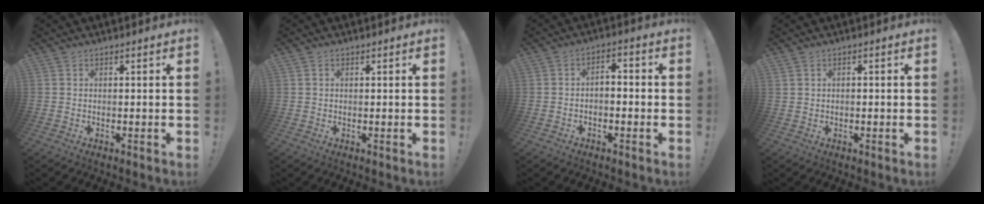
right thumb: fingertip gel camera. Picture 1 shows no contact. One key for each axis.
{"total": 0.7, "fx": 0.3, "fy": 0.7, "fz": 0.2, "tx": 0.002, "ty": 0.000, "tz": 0.003}
{"total": 3.4, "fx": -1.8, "fy": 1.6, "fz": 2.4, "tx": -0.042, "ty": 0.009, "tz": -0.033}
{"total": 0.7, "fx": 0.2, "fy": 0.5, "fz": 0.4, "tx": -0.008, "ty": 0.002, "tz": 0.003}